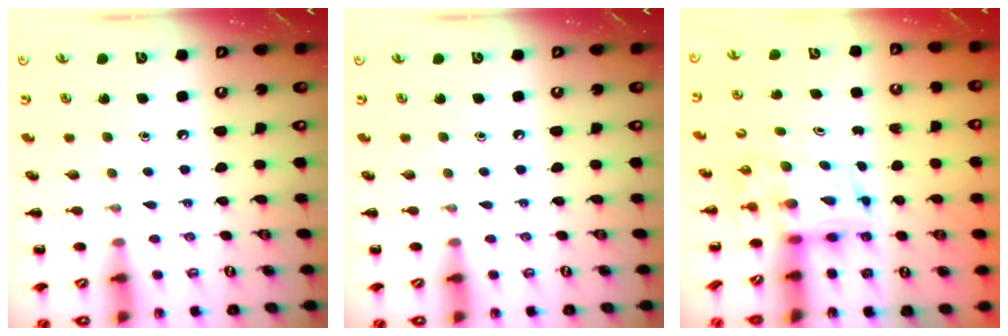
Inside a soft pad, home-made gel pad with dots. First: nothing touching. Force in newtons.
{"total": 0.0}
{"total": 3.6, "press": 3.6, "slide": 0.7}